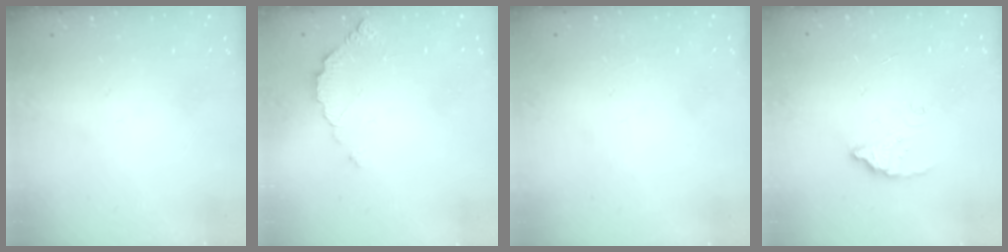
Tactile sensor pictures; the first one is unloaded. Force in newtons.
{"total": 3.5, "press": 3.5, "slide": 0.2}
{"total": 2.3, "press": 2.3, "slide": 0.1}
{"total": 3.0, "press": 3.0, "slide": 0.2}